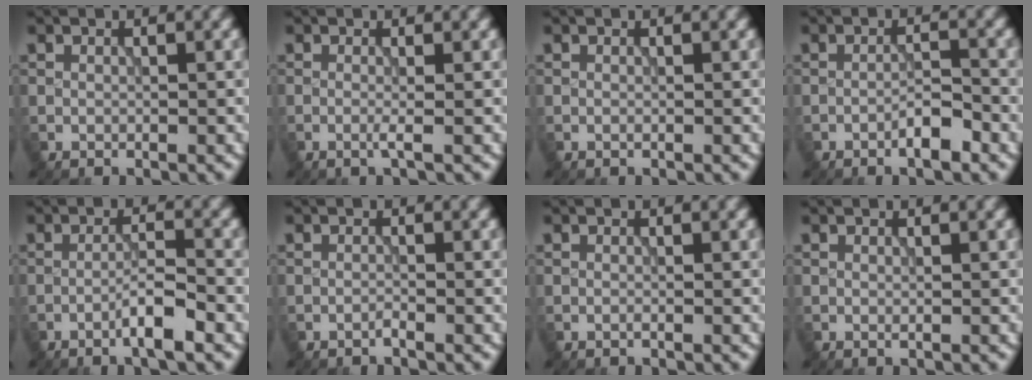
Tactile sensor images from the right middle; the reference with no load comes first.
{"total": 1.2, "force": [-0.3, 0.2, 1.2], "torque": [-0.021, -0.003, -0.010]}
{"total": 0.0}
{"total": 2.4, "force": [-1.4, 0.4, 1.9], "torque": [-0.028, 0.007, -0.027]}
{"total": 2.9, "force": [-1.6, 0.1, 2.4], "torque": [-0.040, 0.010, -0.036]}
{"total": 0.5, "force": [-0.4, -0.1, 0.3], "torque": [-0.004, 0.004, -0.012]}
{"total": 0.0}
{"total": 0.0}